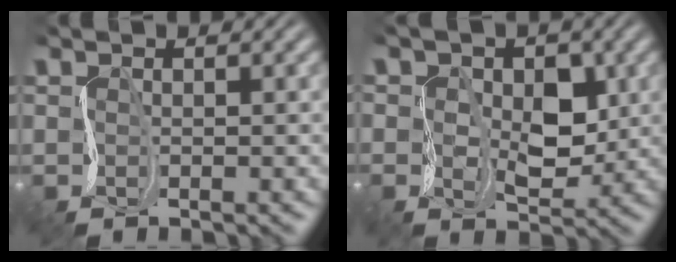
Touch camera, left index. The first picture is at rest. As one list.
[{"total": 3.6, "force": [-0.1, 2.7, 2.4], "torque": [-0.056, -0.012, 0.009]}]